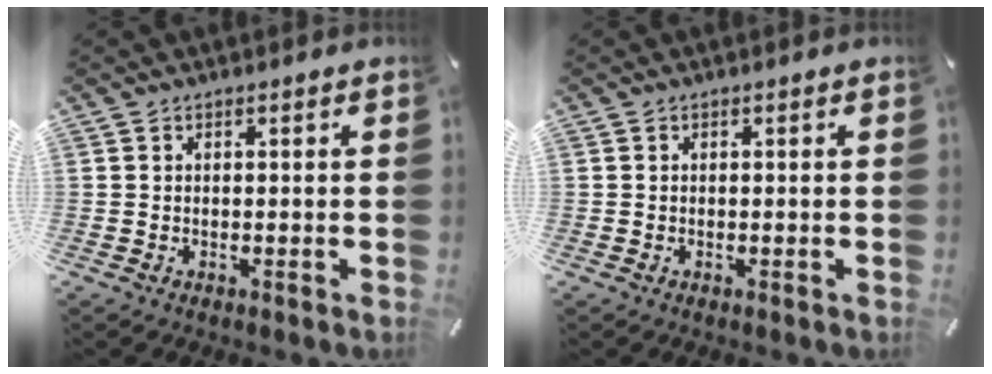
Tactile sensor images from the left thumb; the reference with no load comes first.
{"total": 0.0}